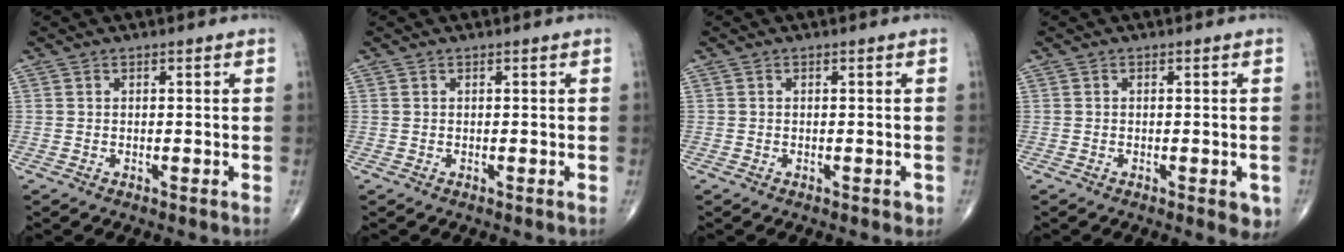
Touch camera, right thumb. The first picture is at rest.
{"total": 0.0}
{"total": 0.8, "force": [-0.1, 0.5, 0.6], "torque": [-0.011, 0.000, 0.001]}
{"total": 3.5, "force": [-1.2, 1.4, 3.0], "torque": [-0.023, -0.005, -0.012]}